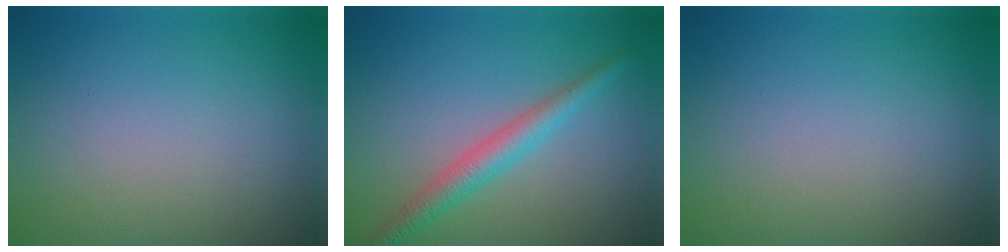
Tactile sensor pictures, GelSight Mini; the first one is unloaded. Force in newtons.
{"total": 2.9, "press": 2.9, "slide": 0.1}
{"total": 0.0}